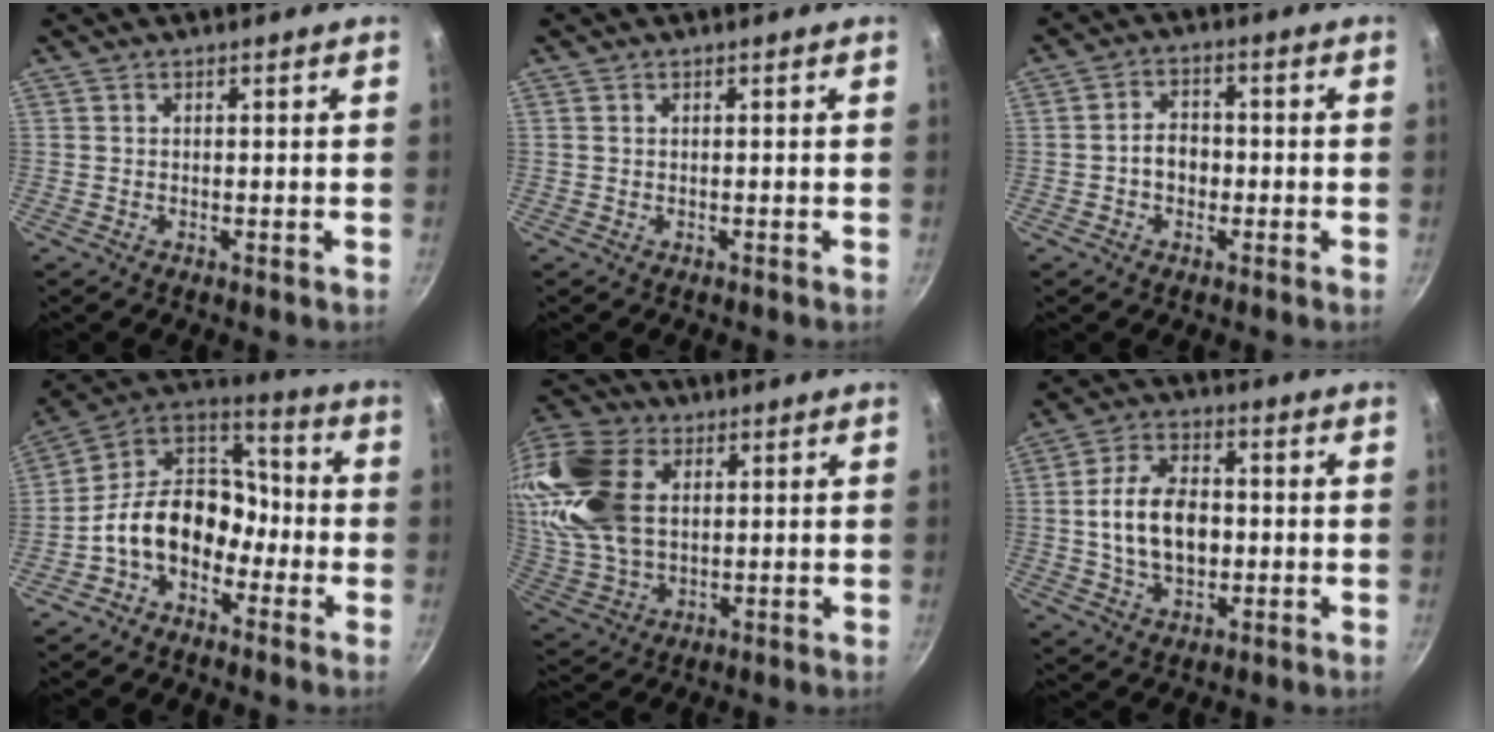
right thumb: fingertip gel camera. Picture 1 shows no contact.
{"total": 0.0}
{"total": 5.1, "force": [-1.0, 3.8, 3.2], "torque": [-0.029, 0.018, -0.020]}
{"total": 15.0, "force": [-5.5, 10.7, 9.0], "torque": [-0.106, 0.074, -0.128]}
{"total": 22.2, "force": [5.2, 14.9, 15.5], "torque": [-0.327, 0.004, 0.100]}
{"total": 12.8, "force": [-0.3, 8.3, 9.8], "torque": [-0.156, 0.019, -0.009]}